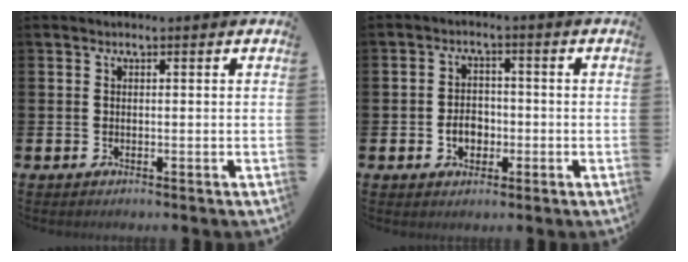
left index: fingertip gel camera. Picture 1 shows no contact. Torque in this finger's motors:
{"motor_torque": [0.36, 0.32, 0.10, 0.05]}